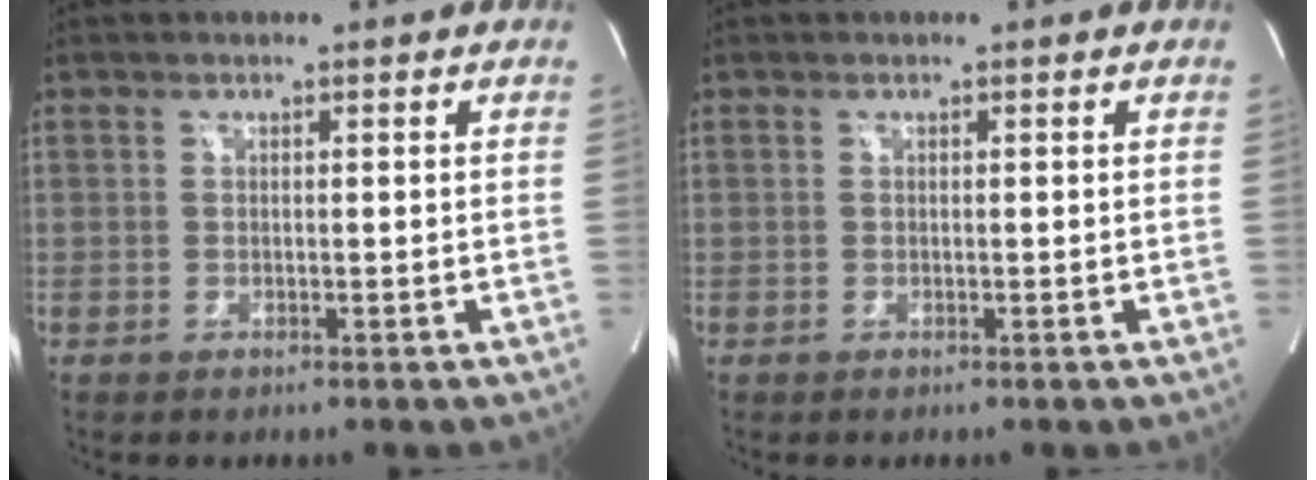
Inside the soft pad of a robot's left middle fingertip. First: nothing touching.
{"total": 0.0}